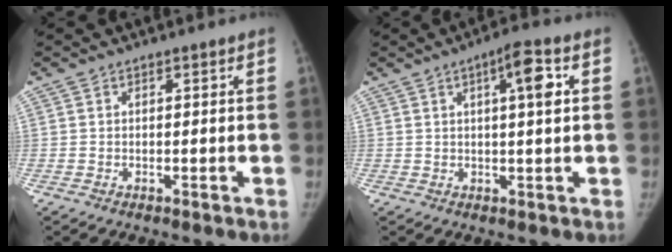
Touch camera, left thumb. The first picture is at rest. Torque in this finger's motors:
{"motor_torque": [0.25, 0.18, 0.77, -0.39, 0.16]}